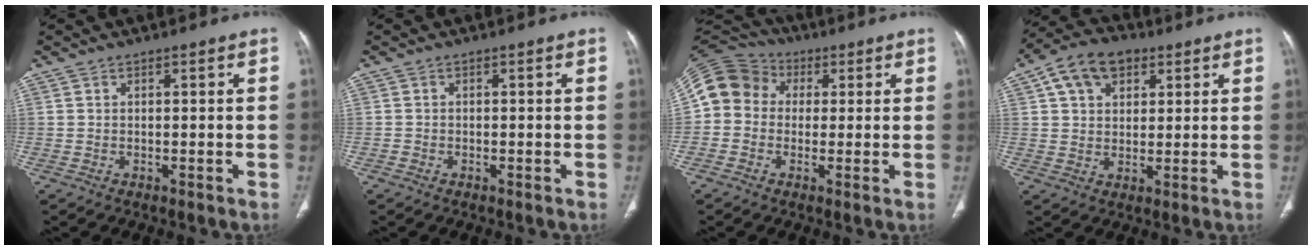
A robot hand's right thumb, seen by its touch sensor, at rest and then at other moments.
{"total": 0.6, "force": [-0.3, 0.5, -0.1], "torque": [0.002, 0.003, -0.010]}
{"total": 11.4, "force": [1.0, 10.1, 5.2], "torque": [-0.095, 0.034, 0.005]}
{"total": 10.4, "force": [4.5, 7.1, 6.1], "torque": [-0.083, 0.002, 0.071]}